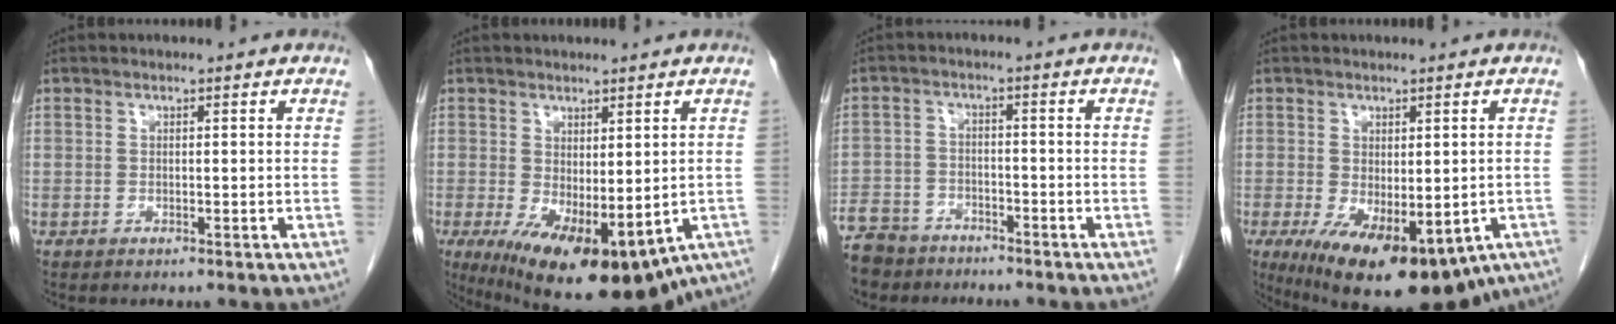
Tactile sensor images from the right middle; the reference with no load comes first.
{"total": 19.3, "force": [-10.1, 7.8, 14.5], "torque": [-0.227, -0.047, -0.118]}
{"total": 10.0, "force": [-8.1, 5.3, 2.3], "torque": [-0.063, -0.004, -0.137]}
{"total": 19.2, "force": [-11.1, 8.6, 13.2], "torque": [-0.204, -0.052, -0.136]}